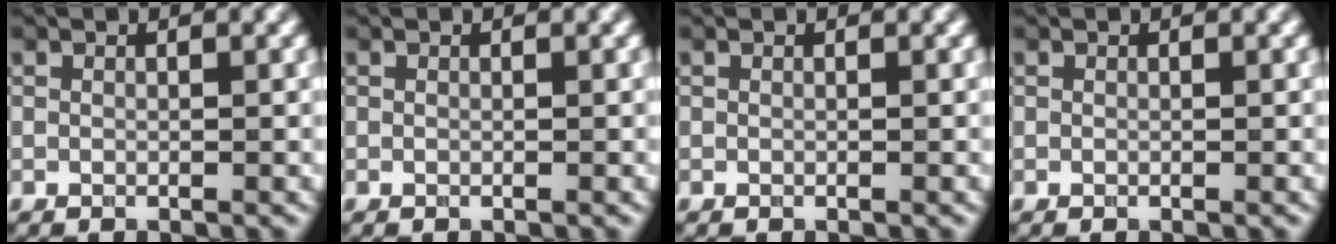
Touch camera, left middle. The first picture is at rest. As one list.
[{"total": 0.0}, {"total": 0.0}, {"total": 0.0}]